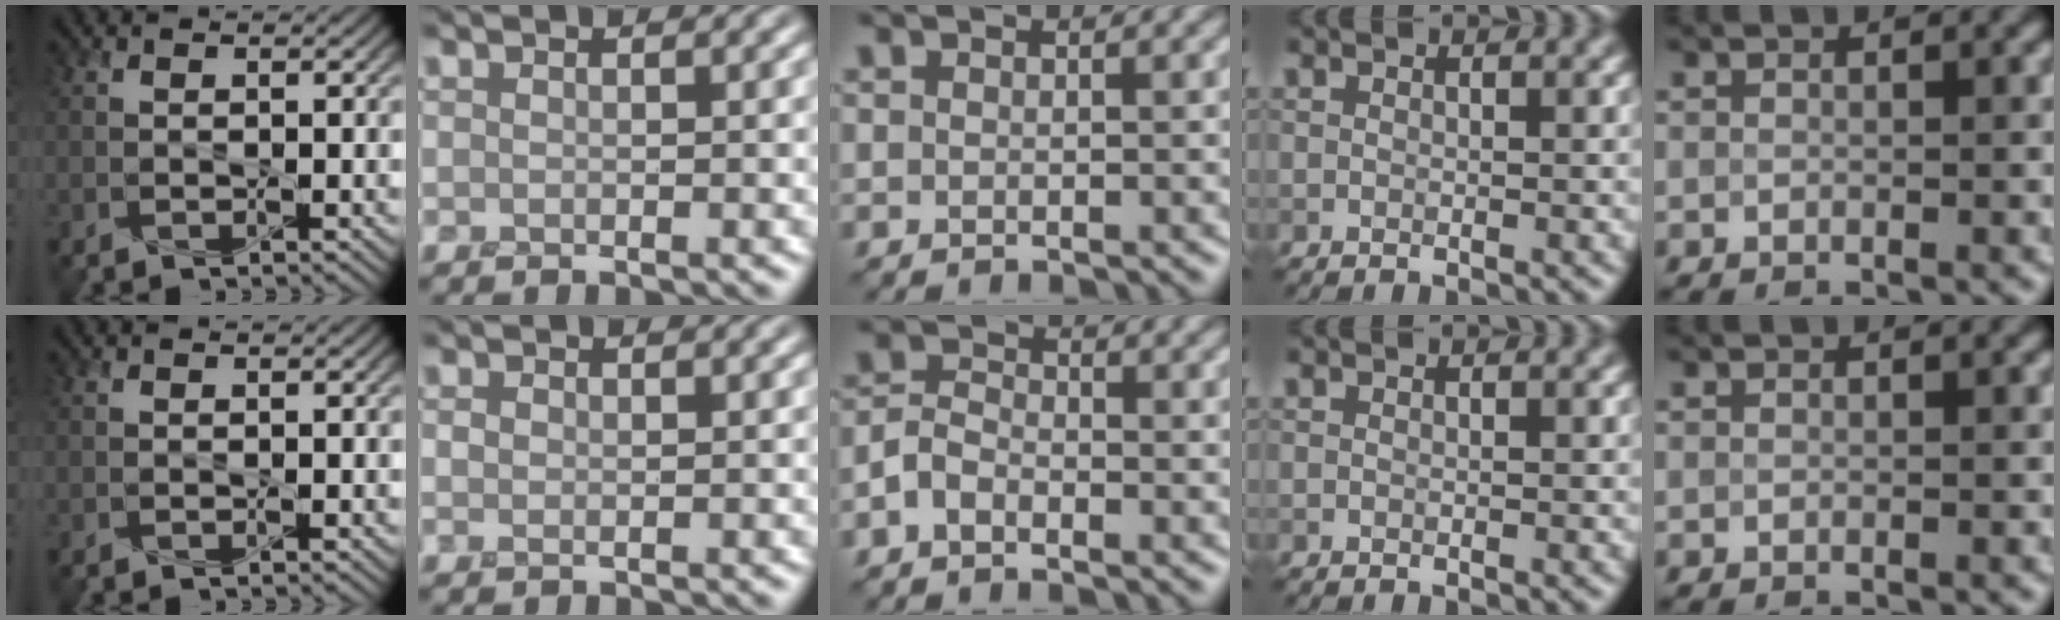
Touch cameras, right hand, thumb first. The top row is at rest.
{"middle": {"total": 2.1, "force": [-1.2, 1.1, 1.2], "torque": [-0.027, 0.006, -0.032]}}